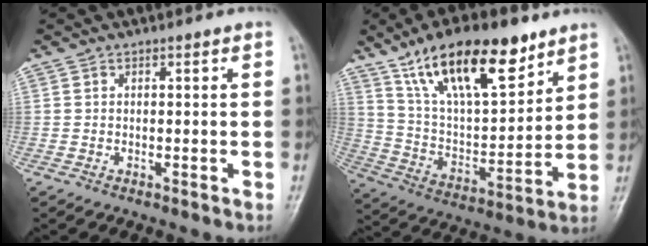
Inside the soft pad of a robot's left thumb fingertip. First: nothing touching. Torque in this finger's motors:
{"motor_torque": [1.29, 1.32, 1.54, -1.23, 0.50]}